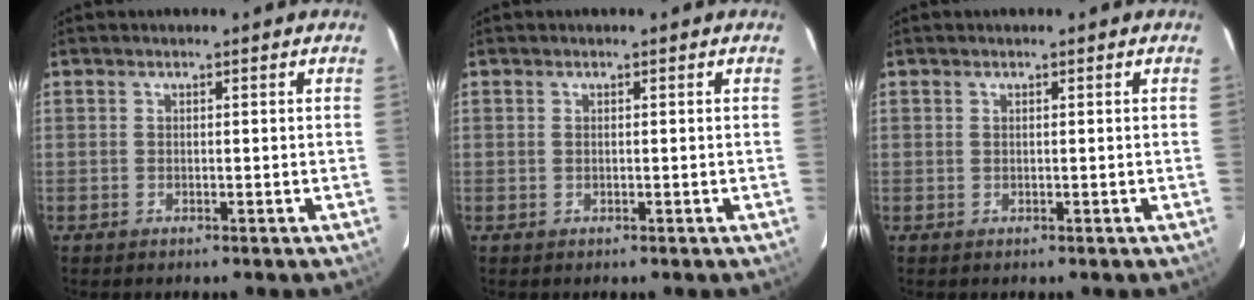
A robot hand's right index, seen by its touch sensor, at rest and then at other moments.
{"total": 0.0}
{"total": 0.0}